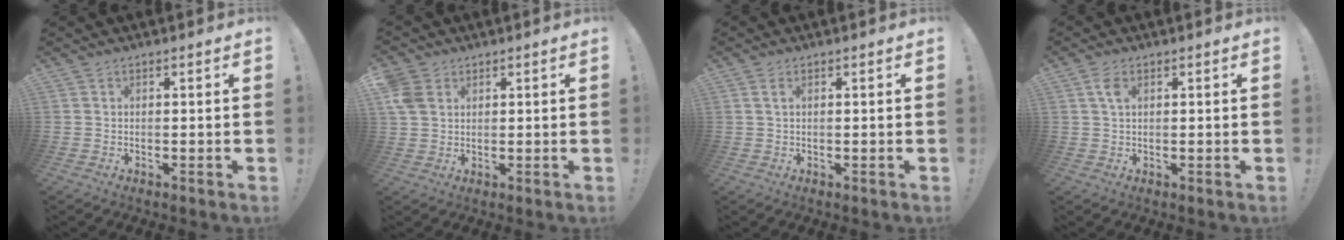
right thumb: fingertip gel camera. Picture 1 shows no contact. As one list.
[{"total": 6.3, "force": [2.4, 4.9, 3.0], "torque": [-0.075, 0.002, 0.050]}, {"total": 1.9, "force": [0.8, 0.9, 1.5], "torque": [-0.022, 0.000, 0.013]}, {"total": 3.4, "force": [1.2, 1.8, 2.6], "torque": [-0.050, 0.004, 0.021]}]